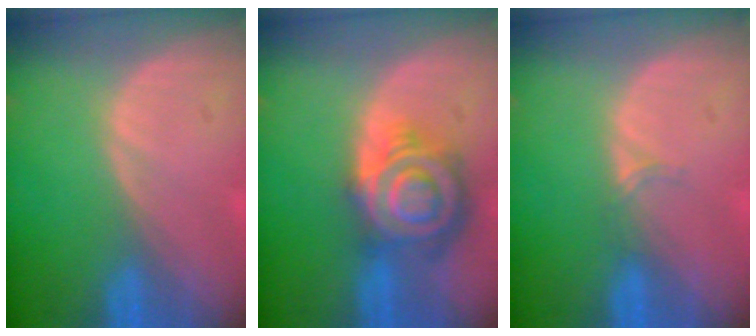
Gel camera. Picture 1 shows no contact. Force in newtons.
{"total": 9.3, "press": 9.2, "slide": 0.6}
{"total": 1.3, "press": 1.0, "slide": 0.9}